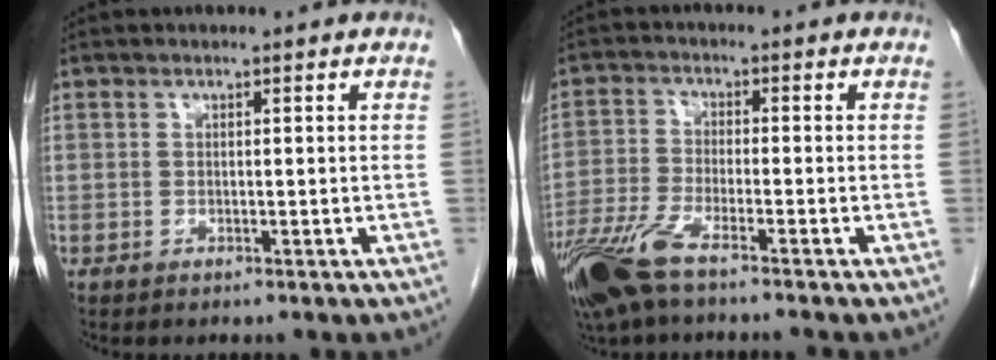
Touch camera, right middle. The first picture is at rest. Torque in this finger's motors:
{"motor_torque": [0.60, -0.36, 0.27, 0.12]}